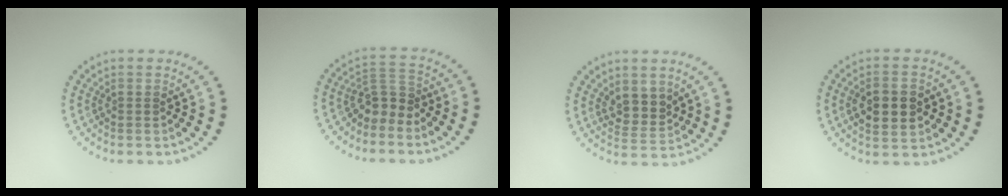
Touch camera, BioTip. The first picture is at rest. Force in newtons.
{"total": 2.5, "press": 2.0, "slide": 1.5}
{"total": 2.5, "press": 2.1, "slide": 1.3}
{"total": 4.5, "press": 4.5, "slide": 0.4}